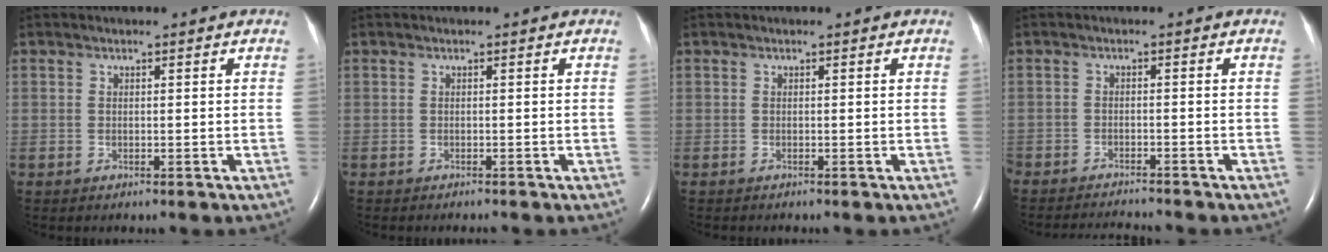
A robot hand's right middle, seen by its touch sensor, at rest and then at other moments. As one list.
[{"total": 0.9, "force": [-0.8, 0.0, 0.3], "torque": [-0.004, -0.002, -0.010]}, {"total": 0.0}, {"total": 6.1, "force": [-6.0, 0.0, 1.3], "torque": [-0.013, -0.015, -0.094]}]